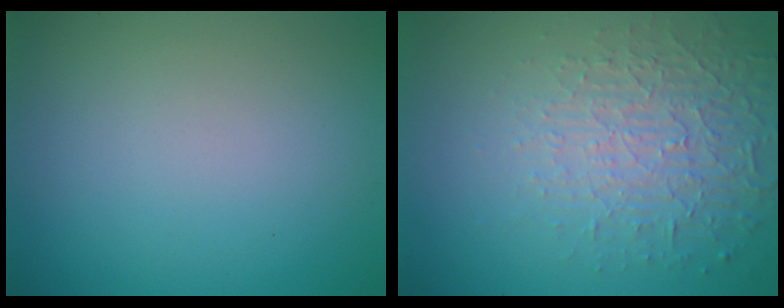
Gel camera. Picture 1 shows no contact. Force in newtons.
{"total": 5.0, "press": 3.2, "slide": 3.8}